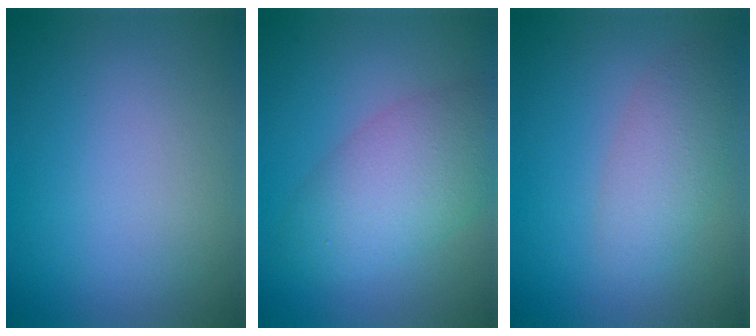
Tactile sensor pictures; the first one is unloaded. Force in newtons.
{"total": 5.3, "press": 5.3, "slide": 0.3}
{"total": 2.8, "press": 2.8, "slide": 0.2}